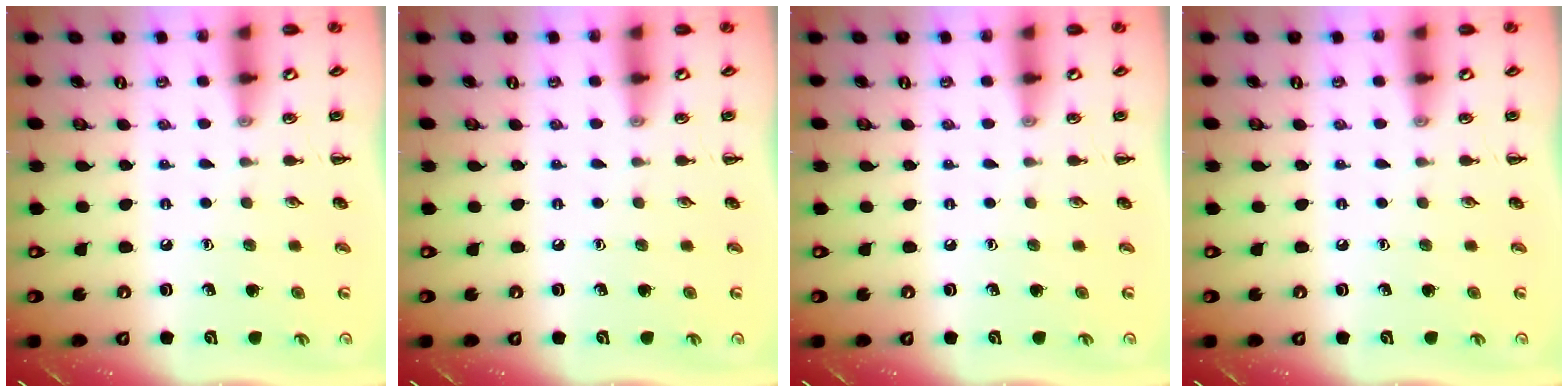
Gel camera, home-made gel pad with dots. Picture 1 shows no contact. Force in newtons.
{"total": 0.0}
{"total": 0.0}
{"total": 0.0}